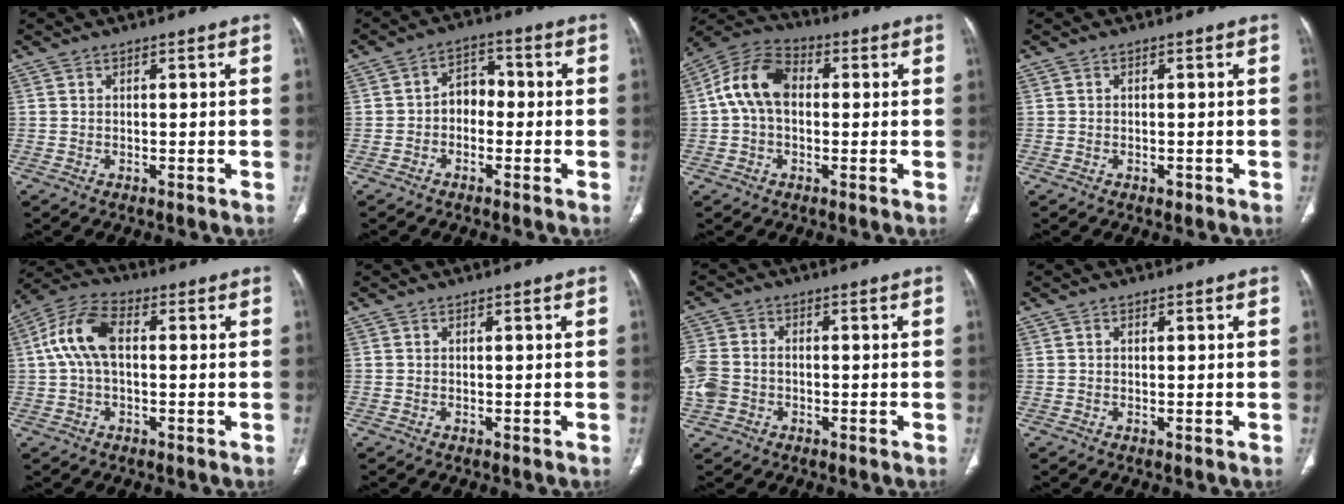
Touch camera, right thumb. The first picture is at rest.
{"total": 5.1, "force": [-1.1, 3.8, 3.2], "torque": [-0.030, 0.028, -0.032]}
{"total": 10.9, "force": [0.7, 7.4, 8.0], "torque": [-0.147, 0.031, 0.002]}
{"total": 0.9, "force": [-0.5, 0.6, 0.4], "torque": [-0.005, 0.001, -0.007]}
{"total": 10.1, "force": [1.0, 5.6, 8.3], "torque": [-0.175, 0.030, 0.013]}
{"total": 0.0}
{"total": 7.6, "force": [-1.7, 6.0, 4.3], "torque": [-0.106, 0.013, -0.033]}
{"total": 0.6, "force": [0.2, 0.3, 0.5], "torque": [-0.006, 0.002, 0.003]}